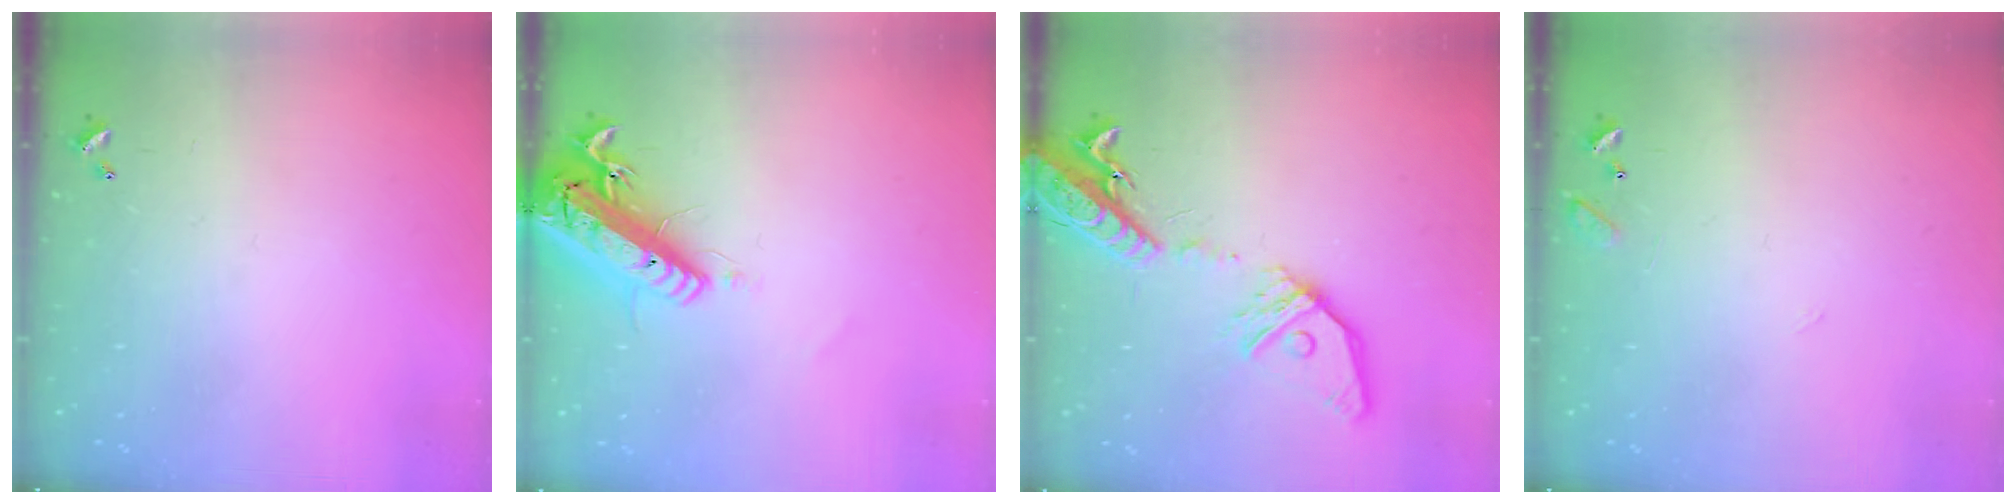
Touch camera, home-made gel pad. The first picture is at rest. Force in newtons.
{"total": 20.7, "press": 20.3, "slide": 4.2}
{"total": 19.6, "press": 19.2, "slide": 4.0}
{"total": 8.4, "press": 8.4, "slide": 0.5}